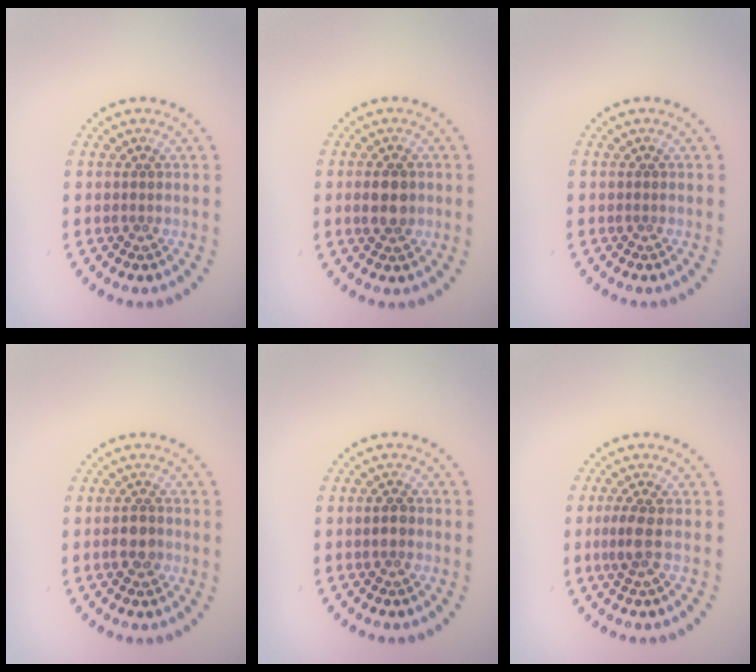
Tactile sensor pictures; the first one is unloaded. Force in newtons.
{"total": 3.2, "press": 3.1, "slide": 0.1}
{"total": 0.0}
{"total": 2.1, "press": 2.0, "slide": 0.6}
{"total": 1.4, "press": 1.4, "slide": 0.0}
{"total": 1.8, "press": 1.5, "slide": 1.0}